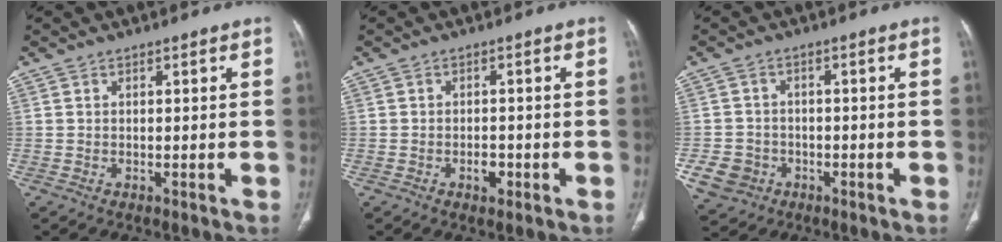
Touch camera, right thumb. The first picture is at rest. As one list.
[{"total": 2.3, "force": [-1.0, 1.5, 1.5], "torque": [-0.015, 0.005, -0.012]}, {"total": 6.2, "force": [-2.3, 5.5, 1.7], "torque": [-0.028, 0.015, -0.032]}]